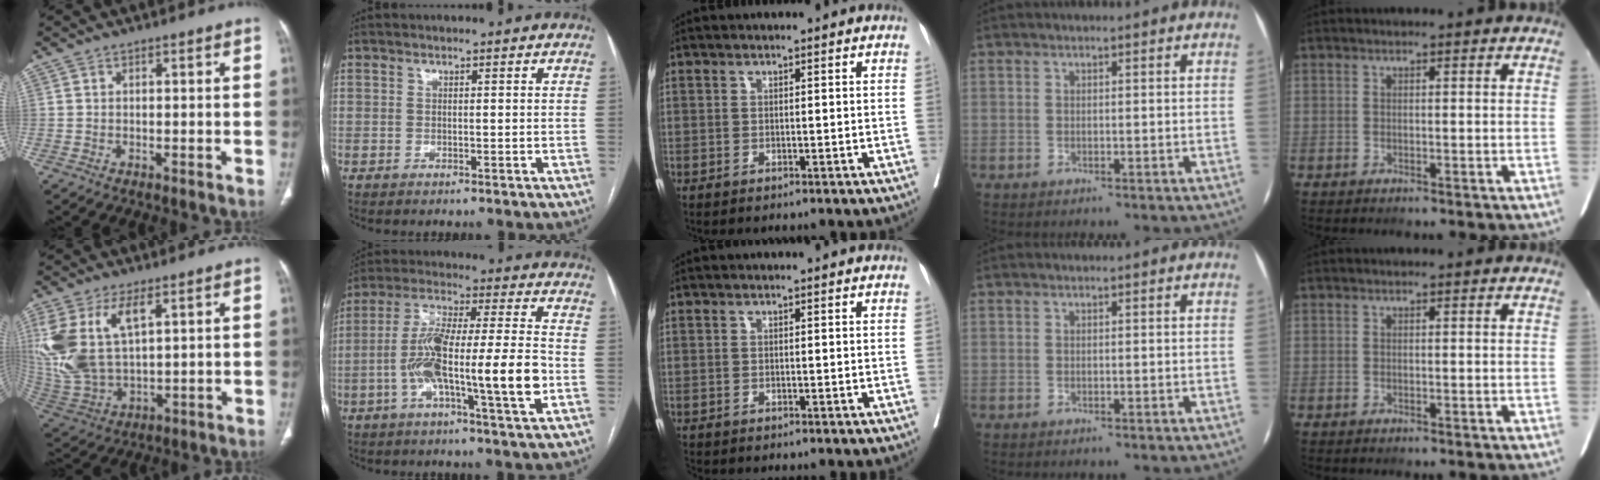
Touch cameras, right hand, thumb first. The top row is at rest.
{"thumb": {"total": 17.8, "force": [5.9, 9.4, 13.9], "torque": [-0.313, -0.015, 0.126]}, "index": {"total": 15.9, "force": [-3.9, 1.2, 15.4], "torque": [-0.279, 0.008, -0.070]}, "middle": {"total": 1.6, "force": [-1.6, 0.4, 0.3], "torque": [-0.011, -0.006, -0.028]}}